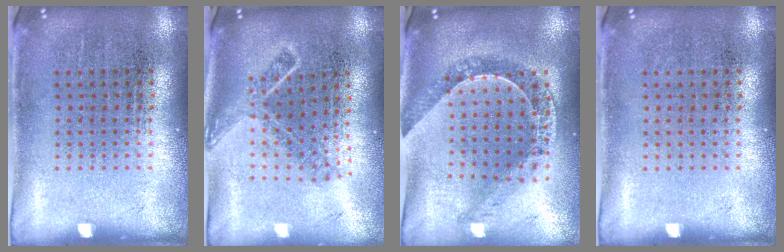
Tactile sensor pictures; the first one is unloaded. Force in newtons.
{"total": 1.6, "press": 1.2, "slide": 1.1}
{"total": 1.1, "press": 1.1, "slide": 0.3}
{"total": 0.0}